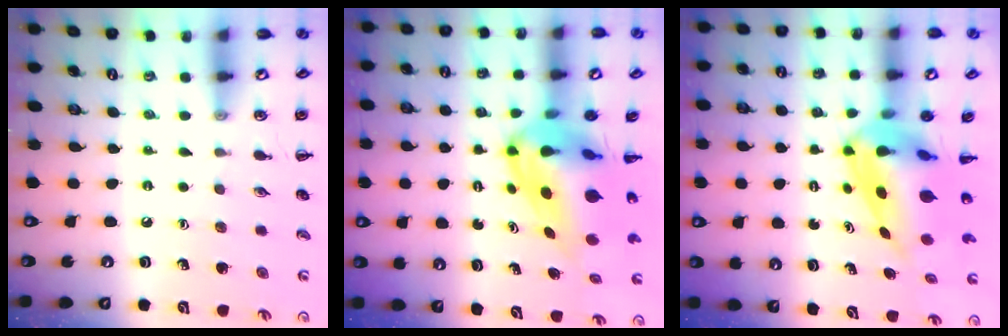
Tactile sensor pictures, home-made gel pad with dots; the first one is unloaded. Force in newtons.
{"total": 10.8, "press": 10.3, "slide": 3.2}
{"total": 8.8, "press": 8.3, "slide": 2.8}